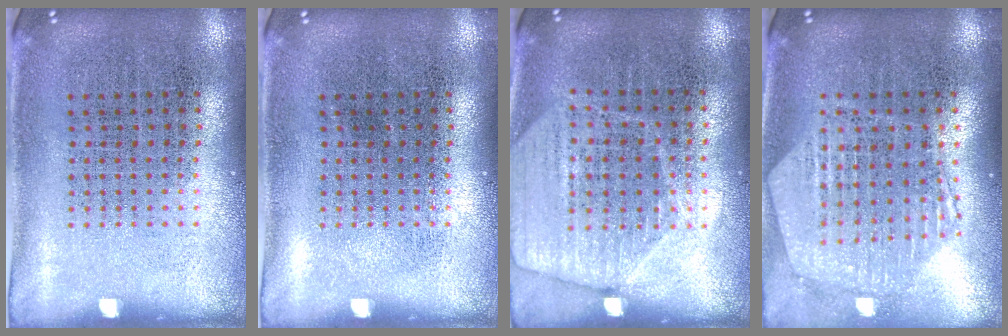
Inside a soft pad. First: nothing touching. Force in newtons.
{"total": 0.0}
{"total": 1.8, "press": 1.6, "slide": 0.7}
{"total": 1.2, "press": 1.2, "slide": 0.1}